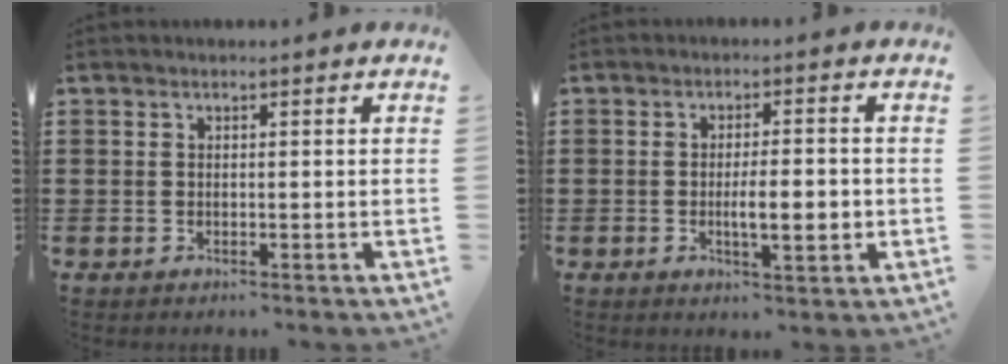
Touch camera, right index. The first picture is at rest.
{"total": 5.9, "force": [-0.9, 1.4, 5.6], "torque": [-0.080, -0.004, -0.019]}